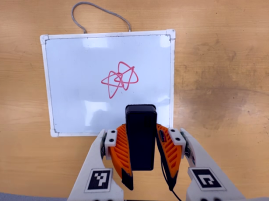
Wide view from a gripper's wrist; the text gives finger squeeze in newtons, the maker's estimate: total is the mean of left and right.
{"total": 4.7, "left": 3.4, "right": 6.1}